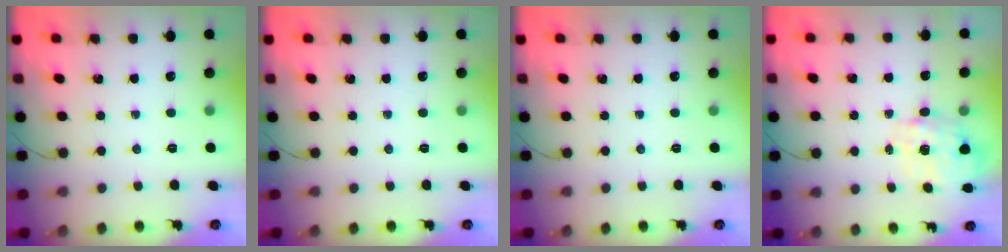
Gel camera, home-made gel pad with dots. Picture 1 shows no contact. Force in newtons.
{"total": 0.0}
{"total": 0.0}
{"total": 2.7, "press": 2.6, "slide": 0.9}